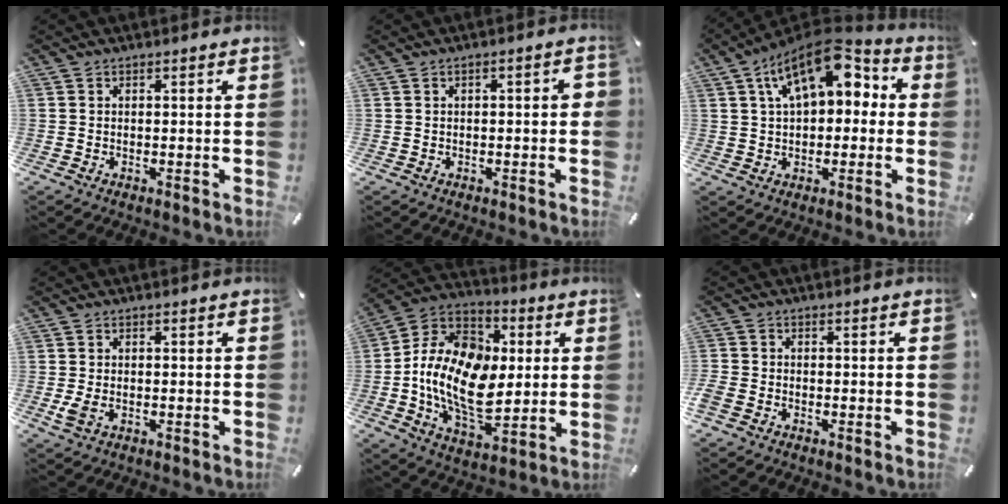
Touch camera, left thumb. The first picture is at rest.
{"total": 2.8, "force": [-0.5, 1.1, 2.5], "torque": [-0.040, 0.007, -0.008]}
{"total": 13.9, "force": [6.1, 8.4, 9.2], "torque": [-0.142, -0.019, 0.110]}
{"total": 2.9, "force": [-0.6, 1.8, 2.2], "torque": [-0.059, -0.006, -0.013]}
{"total": 18.4, "force": [-1.7, 13.0, 12.8], "torque": [-0.282, 0.001, -0.034]}
{"total": 2.2, "force": [-1.5, 1.5, 0.7], "torque": [-0.015, 0.005, -0.030]}